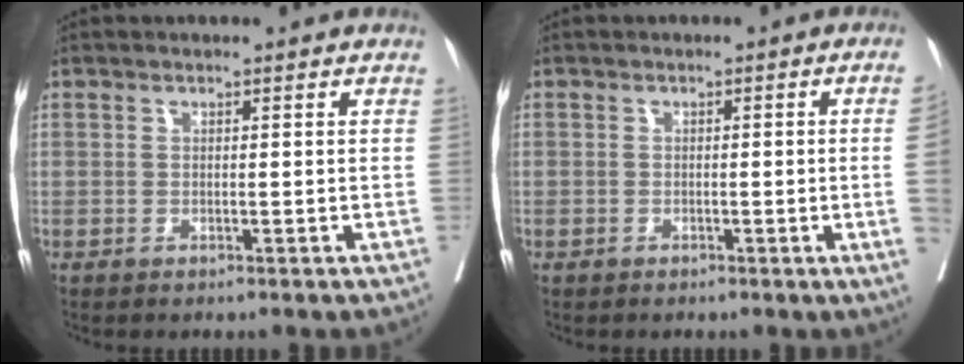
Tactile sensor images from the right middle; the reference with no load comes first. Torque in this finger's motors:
{"motor_torque": [0.29, -0.42, -0.86, -0.21]}